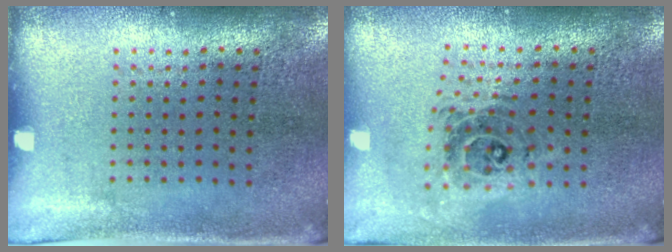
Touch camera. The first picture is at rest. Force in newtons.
{"total": 0.7, "press": 0.7, "slide": 0.2}